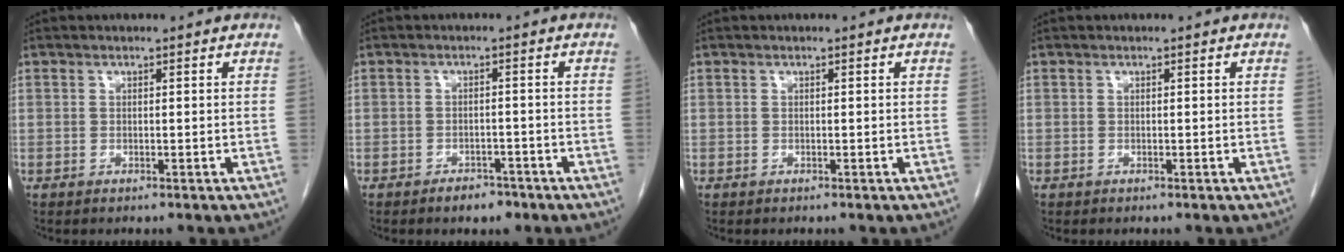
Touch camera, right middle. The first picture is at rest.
{"total": 2.8, "force": [-2.1, 1.4, 1.2], "torque": [-0.019, 0.003, -0.025]}
{"total": 0.0}
{"total": 0.0}